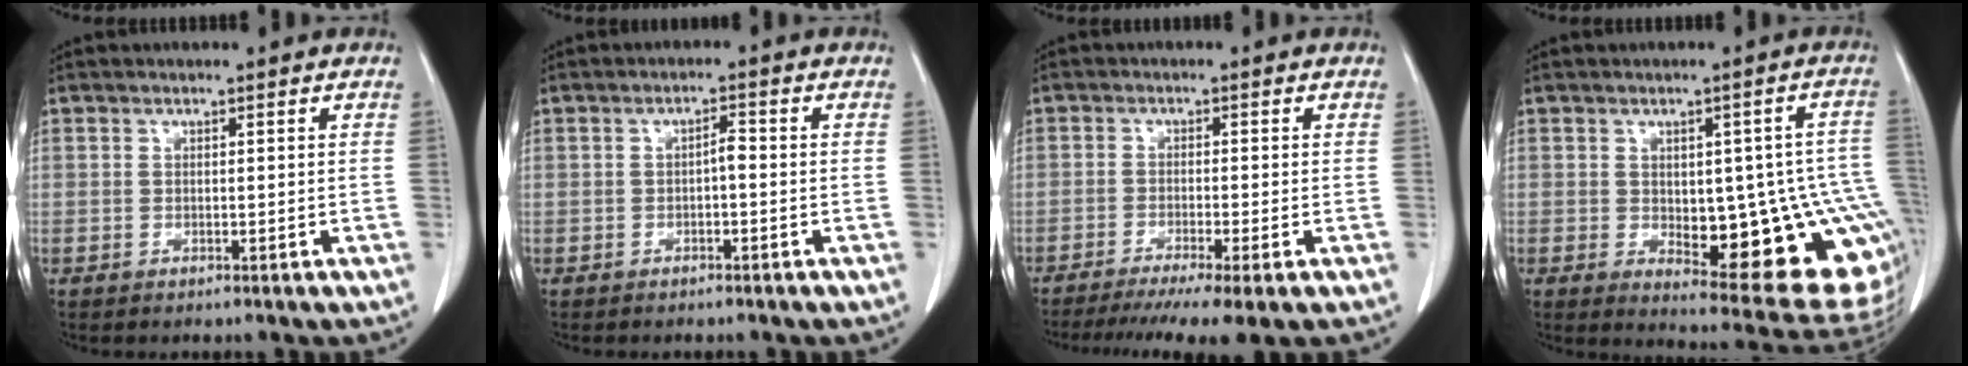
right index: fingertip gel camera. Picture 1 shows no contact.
{"total": 1.7, "force": [-0.4, 0.5, 1.6], "torque": [-0.029, 0.004, -0.006]}
{"total": 9.0, "force": [-6.8, -0.2, 5.9], "torque": [-0.089, -0.020, -0.105]}
{"total": 18.5, "force": [-3.0, 6.2, 17.2], "torque": [-0.144, 0.018, -0.009]}